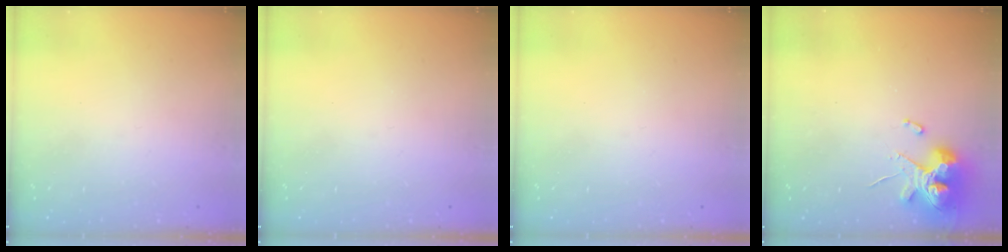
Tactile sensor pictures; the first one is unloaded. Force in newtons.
{"total": 0.0}
{"total": 0.0}
{"total": 12.7, "press": 12.5, "slide": 2.0}